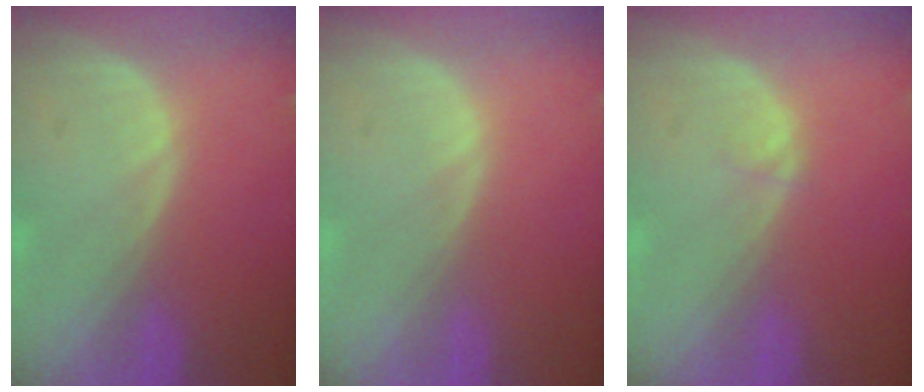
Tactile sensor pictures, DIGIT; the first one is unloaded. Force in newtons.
{"total": 0.0}
{"total": 0.5, "press": 0.5, "slide": 0.1}